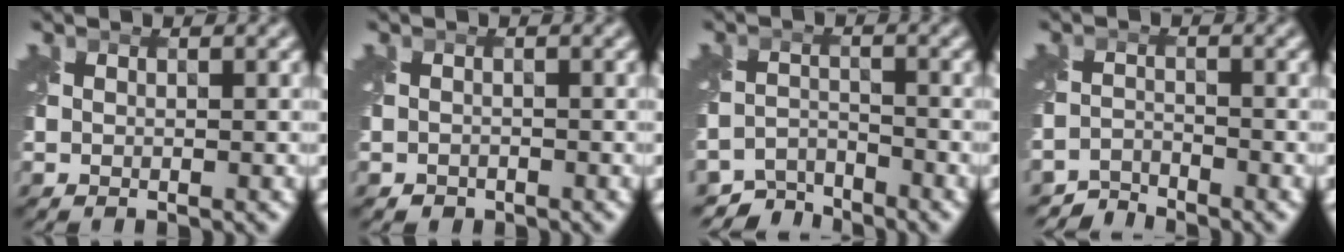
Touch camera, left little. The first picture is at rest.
{"total": 0.8, "force": [-0.6, 0.5, 0.0], "torque": [0.001, -0.006, -0.012]}
{"total": 4.0, "force": [-3.8, 1.1, 0.2], "torque": [0.002, -0.010, -0.072]}
{"total": 2.6, "force": [-2.6, 0.2, -0.4], "torque": [0.008, -0.001, -0.057]}